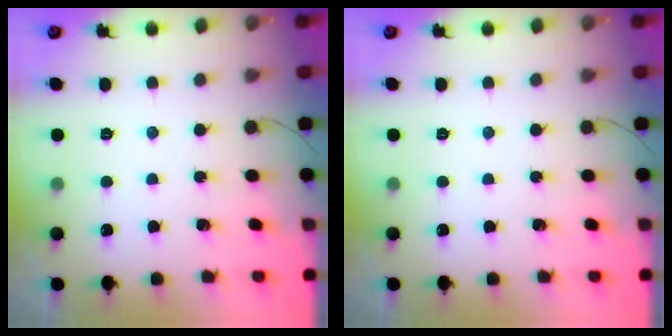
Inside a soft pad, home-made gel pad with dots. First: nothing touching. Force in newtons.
{"total": 0.0}